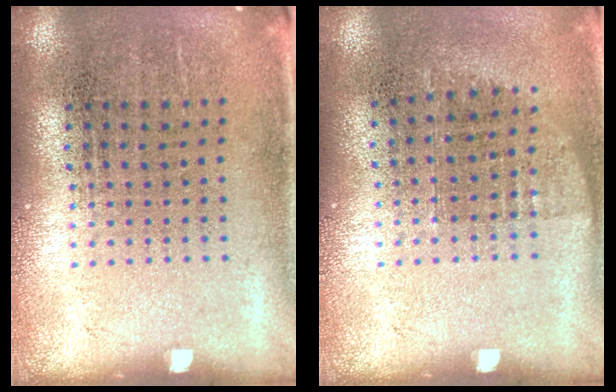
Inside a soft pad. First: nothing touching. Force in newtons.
{"total": 0.7, "press": 0.7, "slide": 0.3}